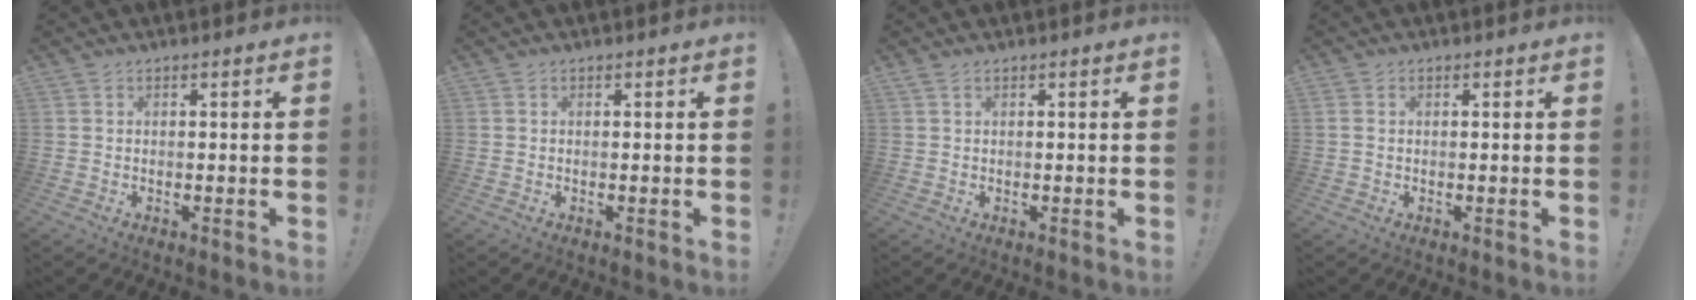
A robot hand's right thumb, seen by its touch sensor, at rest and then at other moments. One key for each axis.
{"total": 0.0}
{"total": 1.0, "fx": 0.5, "fy": 0.1, "fz": 0.9, "tx": -0.024, "ty": 0.002, "tz": 0.011}
{"total": 1.0, "fx": 0.2, "fy": 0.8, "fz": 0.5, "tx": -0.014, "ty": 0.005, "tz": 0.004}